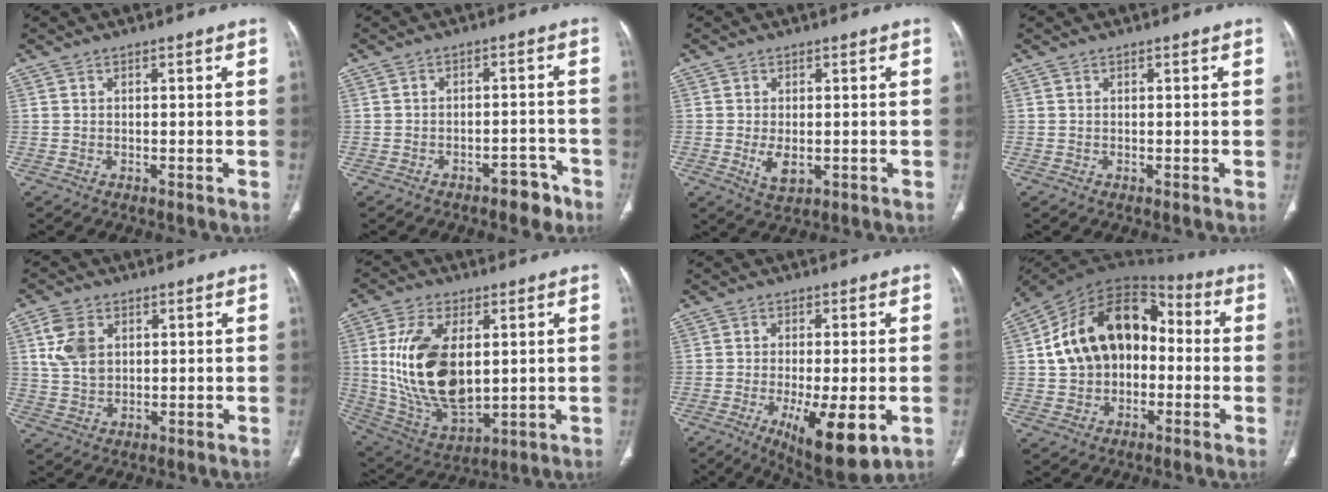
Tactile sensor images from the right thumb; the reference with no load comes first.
{"total": 4.8, "force": [-3.4, 2.6, 2.2], "torque": [-0.013, 0.036, -0.040]}
{"total": 4.1, "force": [-0.7, 2.4, 3.3], "torque": [-0.058, -0.008, -0.005]}
{"total": 0.0}
{"total": 7.5, "force": [2.3, 5.2, 4.9], "torque": [-0.089, -0.004, 0.051]}
{"total": 19.3, "force": [2.7, 10.4, 16.1], "torque": [-0.305, -0.020, 0.065]}
{"total": 12.7, "force": [-4.3, 3.9, 11.2], "torque": [-0.177, -0.018, -0.058]}
{"total": 19.8, "force": [0.5, 14.1, 13.9], "torque": [-0.209, 0.047, 0.001]}